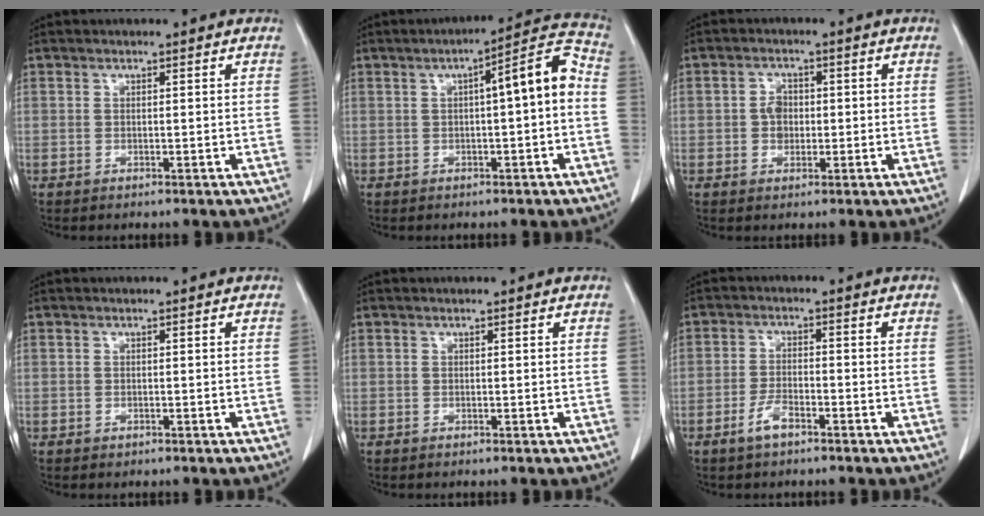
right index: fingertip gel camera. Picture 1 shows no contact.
{"total": 8.1, "force": [0.1, 1.1, 8.0], "torque": [-0.108, 0.029, -0.002]}
{"total": 3.0, "force": [-0.2, 2.4, 1.8], "torque": [-0.029, 0.008, -0.004]}
{"total": 0.0}
{"total": 0.0}
{"total": 3.5, "force": [-2.3, 1.1, 2.5], "torque": [-0.049, 0.002, -0.042]}